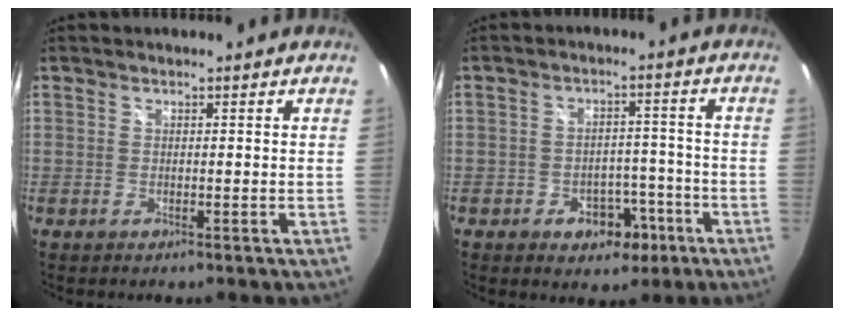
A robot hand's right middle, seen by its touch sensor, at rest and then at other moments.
{"total": 6.5, "force": [-3.7, 4.5, 3.0], "torque": [-0.059, 0.015, -0.037]}